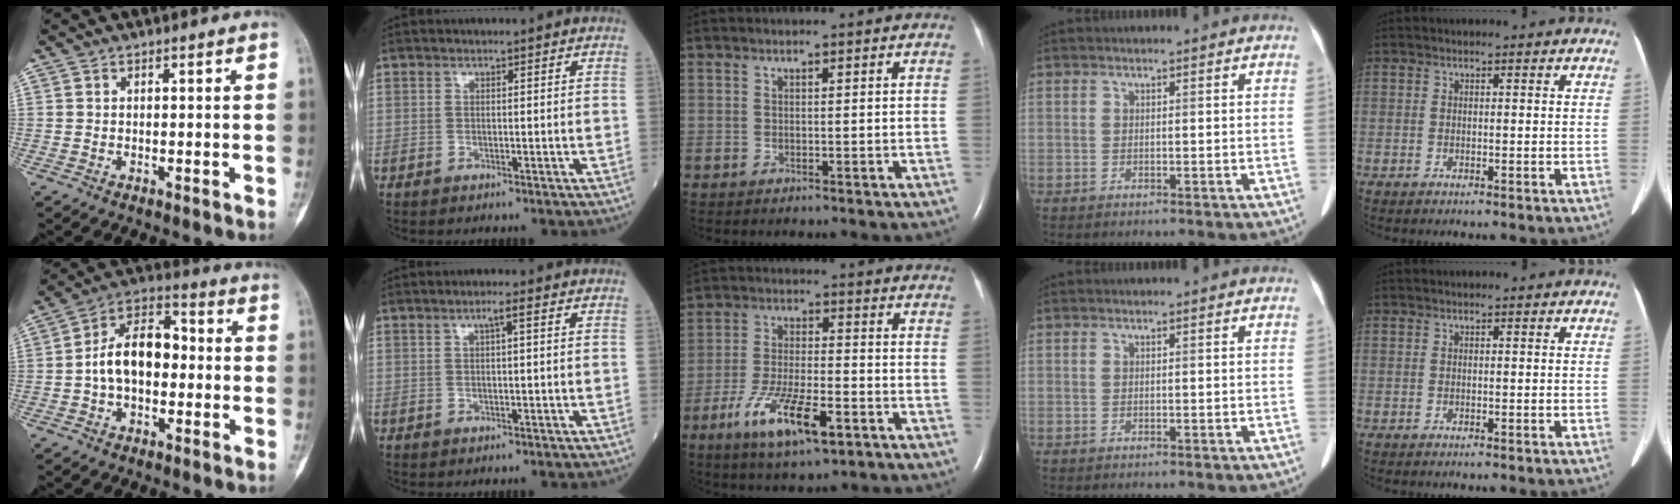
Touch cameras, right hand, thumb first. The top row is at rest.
{"thumb": {"total": 12.5, "force": [-1.0, 8.0, 9.5], "torque": [-0.142, 0.042, -0.029]}, "index": {"total": 2.2, "force": [0.8, 0.5, 2.0], "torque": [-0.044, 0.009, 0.017]}, "middle": {"total": 11.3, "force": [-5.7, 2.4, 9.5], "torque": [-0.185, -0.017, -0.098]}}